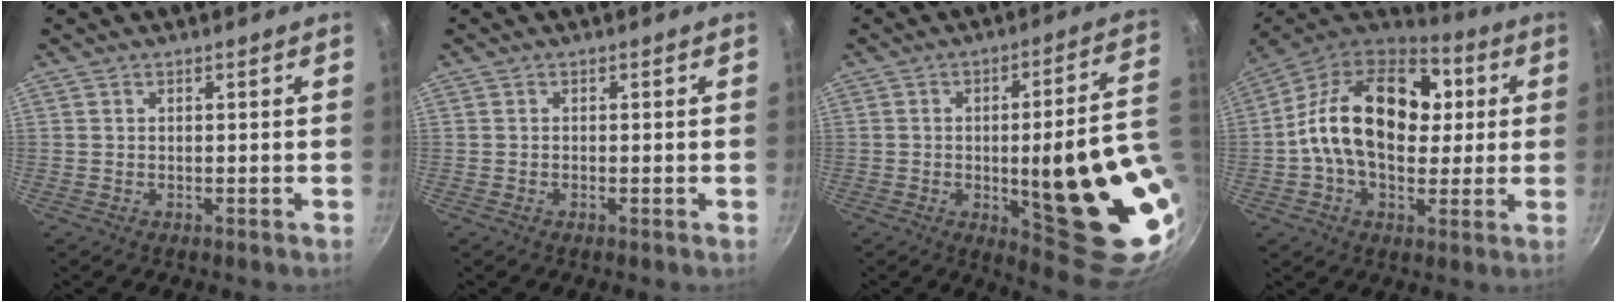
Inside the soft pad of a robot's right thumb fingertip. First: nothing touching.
{"total": 0.0}
{"total": 24.6, "force": [-2.2, 6.7, 23.6], "torque": [-0.275, -0.013, -0.013]}
{"total": 22.4, "force": [2.8, 15.1, 16.2], "torque": [-0.241, 0.026, 0.024]}